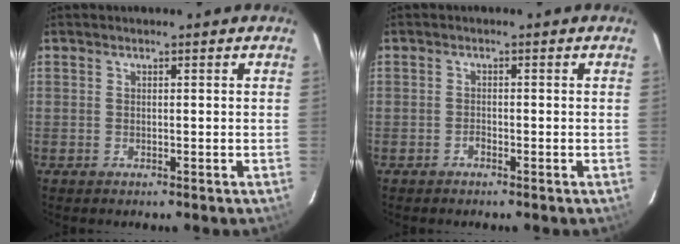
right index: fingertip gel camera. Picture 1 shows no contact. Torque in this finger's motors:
{"motor_torque": [0.00, 0.12, 0.07, 0.00]}